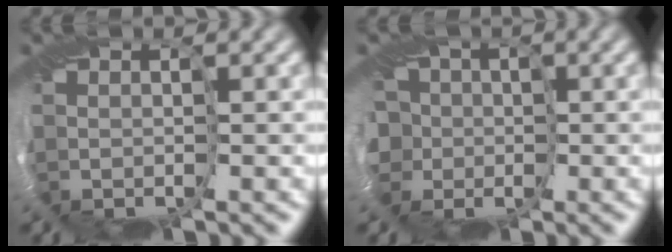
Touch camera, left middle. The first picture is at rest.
{"total": 9.9, "force": [-1.9, 8.2, 5.2], "torque": [-0.089, 0.008, -0.067]}